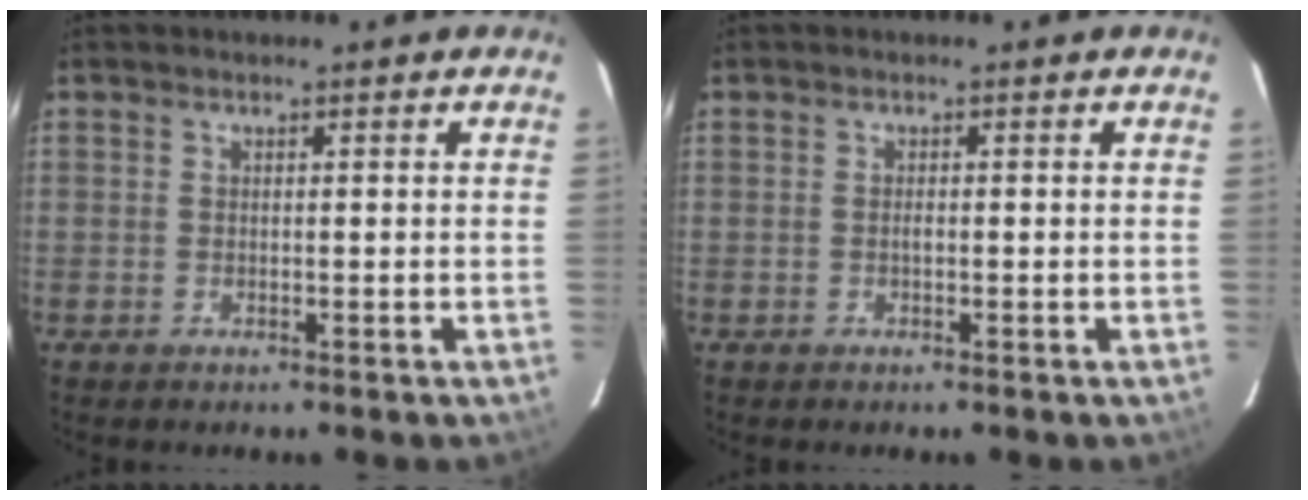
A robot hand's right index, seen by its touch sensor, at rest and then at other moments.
{"total": 0.7, "force": [-0.2, 0.3, 0.6], "torque": [-0.011, 0.001, -0.004]}